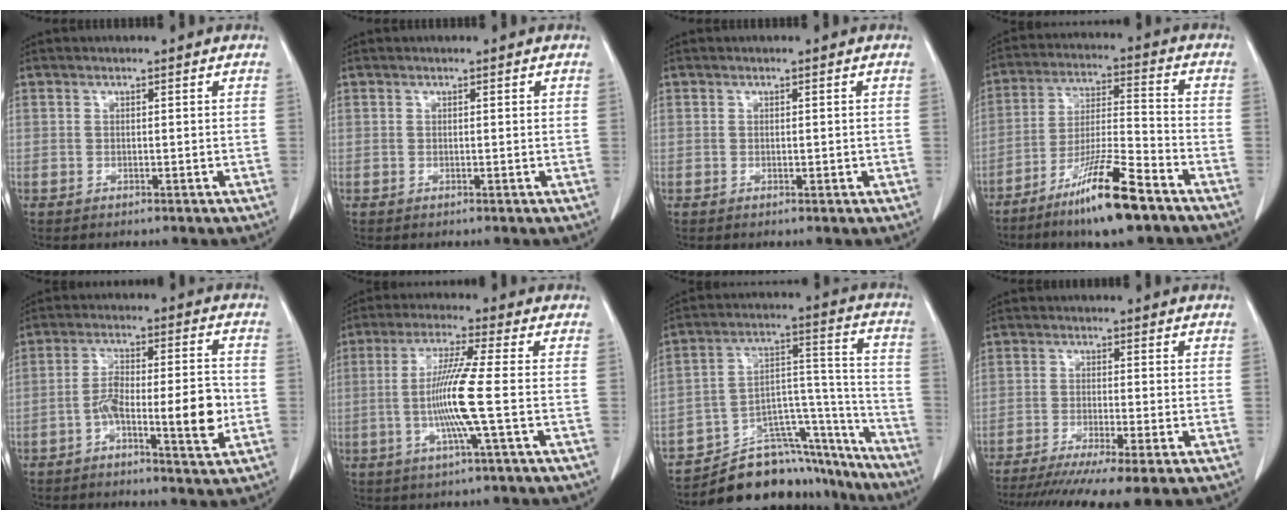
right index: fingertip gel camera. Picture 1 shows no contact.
{"total": 0.0}
{"total": 0.7, "force": [0.0, 0.4, 0.6], "torque": [-0.007, 0.001, 0.002]}
{"total": 13.2, "force": [-8.8, 0.9, 9.8], "torque": [-0.184, -0.027, -0.159]}
{"total": 10.3, "force": [-2.8, 2.1, 9.7], "torque": [-0.161, 0.018, -0.044]}
{"total": 9.2, "force": [-1.2, -1.3, 9.0], "torque": [-0.176, -0.008, -0.028]}
{"total": 20.5, "force": [-18.4, 7.2, 5.4], "torque": [-0.060, 0.065, -0.274]}
{"total": 12.1, "force": [-9.1, 0.3, 7.9], "torque": [-0.126, -0.025, -0.145]}